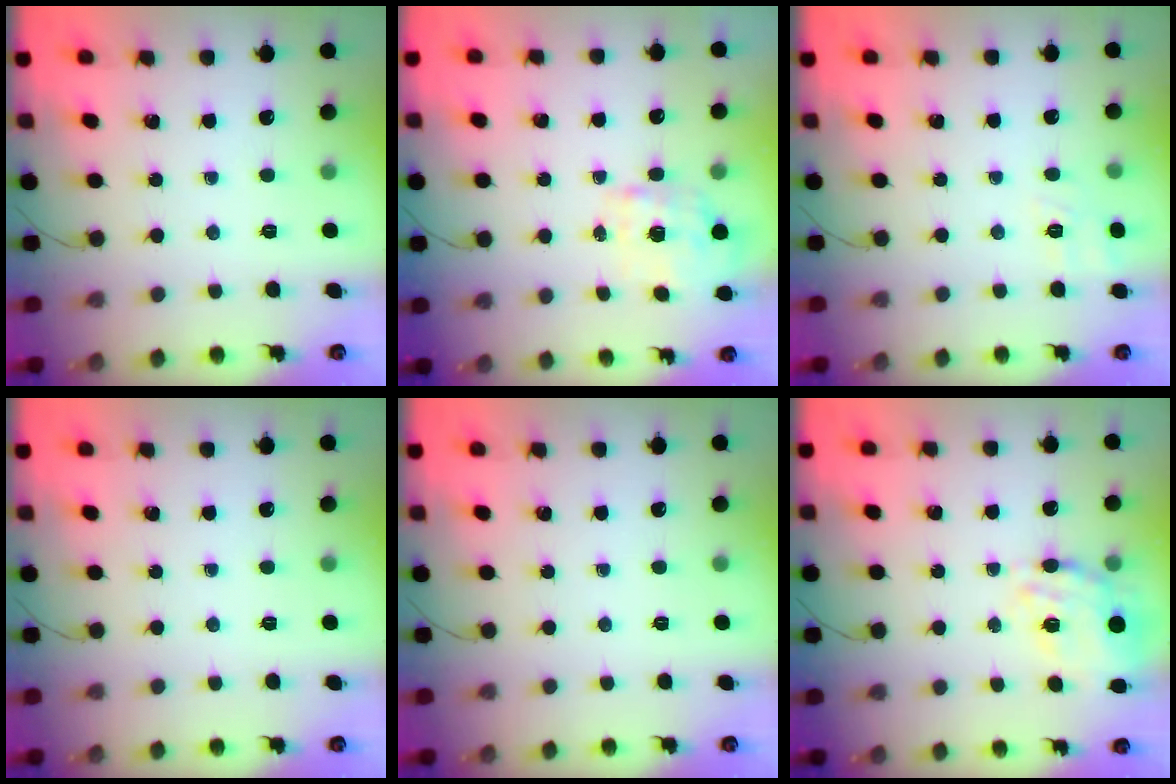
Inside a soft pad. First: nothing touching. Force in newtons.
{"total": 1.4, "press": 1.2, "slide": 0.7}
{"total": 9.4, "press": 9.1, "slide": 2.2}
{"total": 0.0}
{"total": 0.0}
{"total": 16.5, "press": 16.2, "slide": 3.2}